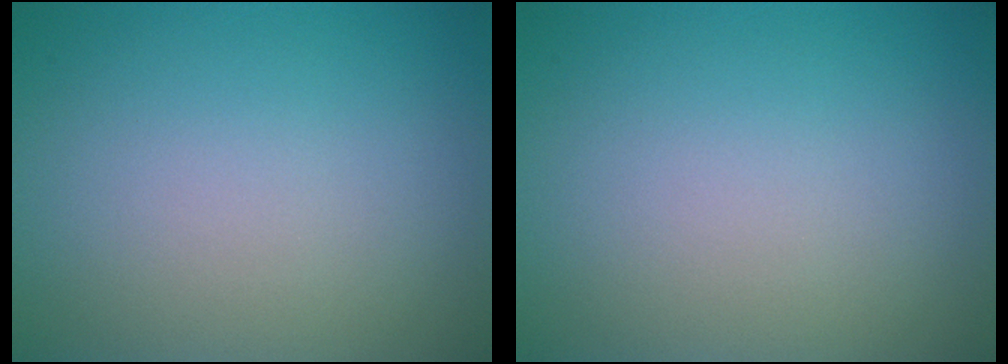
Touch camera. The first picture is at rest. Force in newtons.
{"total": 0.0}